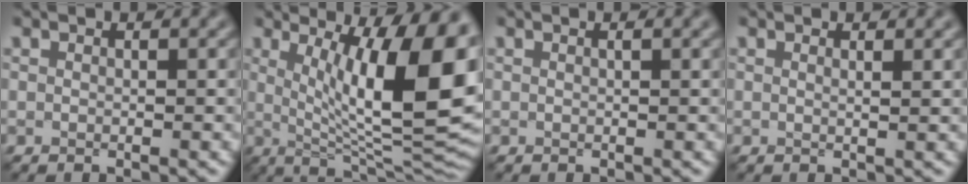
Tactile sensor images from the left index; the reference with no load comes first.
{"total": 15.1, "force": [2.3, 4.5, 14.2], "torque": [-0.177, -0.008, 0.036]}
{"total": 0.7, "force": [0.3, 0.1, 0.6], "torque": [-0.010, 0.001, 0.002]}
{"total": 0.9, "force": [0.6, 0.3, 0.6], "torque": [-0.003, 0.002, 0.006]}